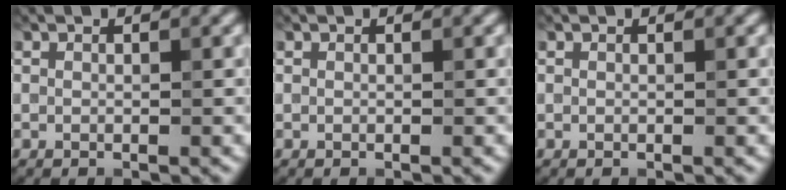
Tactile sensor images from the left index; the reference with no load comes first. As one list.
[{"total": 0.0}, {"total": 0.0}]